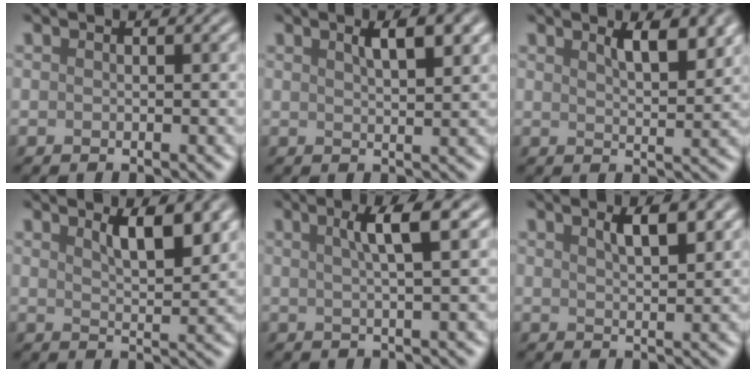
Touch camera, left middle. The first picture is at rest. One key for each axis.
{"total": 3.7, "fx": 1.8, "fy": 1.2, "fz": 3.0, "tx": -0.039, "ty": 0.006, "tz": 0.029}
{"total": 3.9, "fx": 2.2, "fy": 1.2, "fz": 3.0, "tx": -0.043, "ty": -0.001, "tz": 0.037}
{"total": 4.4, "fx": 2.2, "fy": 1.4, "fz": 3.5, "tx": -0.051, "ty": -0.001, "tz": 0.038}
{"total": 3.9, "fx": 1.4, "fy": 0.8, "fz": 3.6, "tx": -0.044, "ty": 0.009, "tz": 0.019}
{"total": 3.3, "fx": 1.7, "fy": 1.0, "fz": 2.7, "tx": -0.036, "ty": 0.004, "tz": 0.029}